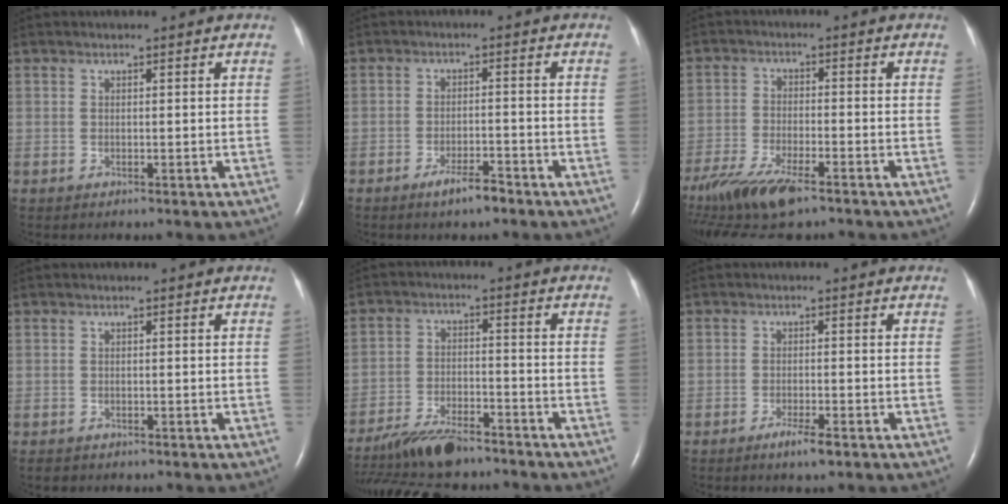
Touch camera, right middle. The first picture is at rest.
{"total": 3.8, "force": [-2.9, 0.6, 2.4], "torque": [-0.045, -0.002, -0.050]}
{"total": 13.2, "force": [-9.9, 2.8, 8.3], "torque": [-0.167, -0.033, -0.172]}
{"total": 1.0, "force": [-0.8, 0.5, 0.2], "torque": [-0.006, -0.001, -0.011]}
{"total": 12.5, "force": [-10.8, 2.7, 5.6], "torque": [-0.109, -0.014, -0.183]}
{"total": 2.9, "force": [-1.9, 0.1, 2.1], "torque": [-0.041, -0.005, -0.034]}